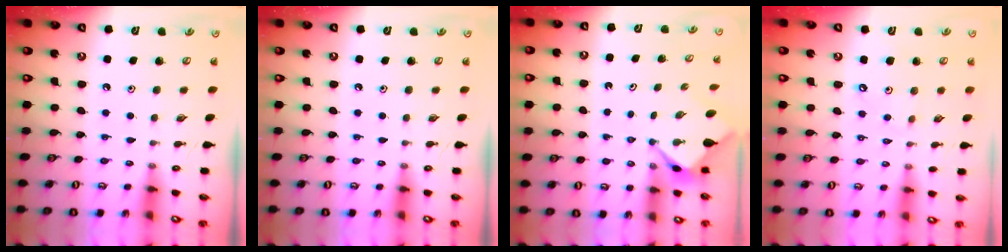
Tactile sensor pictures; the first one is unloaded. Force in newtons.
{"total": 0.0}
{"total": 2.9, "press": 2.9, "slide": 0.2}
{"total": 3.7, "press": 3.7, "slide": 0.1}